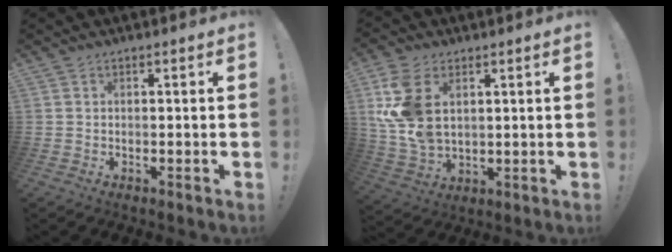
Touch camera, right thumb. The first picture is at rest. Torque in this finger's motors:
{"motor_torque": [0.43, 0.46, 1.29, 0.49, 0.41]}